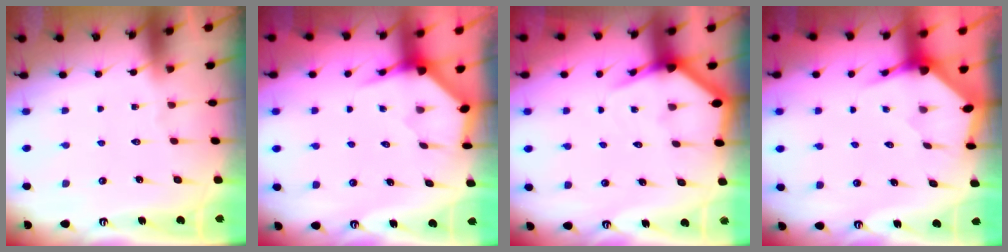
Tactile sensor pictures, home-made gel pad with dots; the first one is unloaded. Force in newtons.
{"total": 3.9, "press": 3.9, "slide": 0.4}
{"total": 3.6, "press": 3.5, "slide": 0.5}
{"total": 3.5, "press": 3.5, "slide": 0.5}